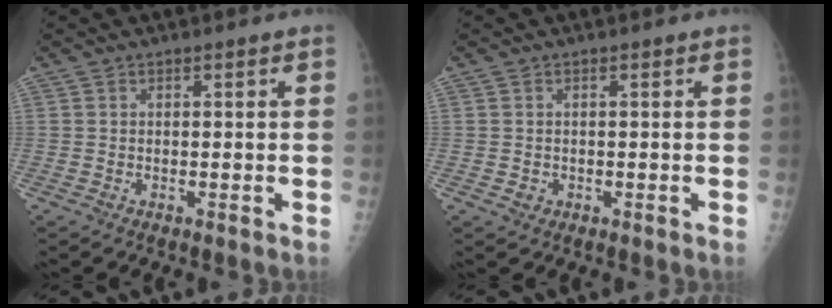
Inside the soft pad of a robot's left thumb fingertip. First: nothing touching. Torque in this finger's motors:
{"motor_torque": [-0.25, 0.20, -0.09, -0.03, 0.00]}